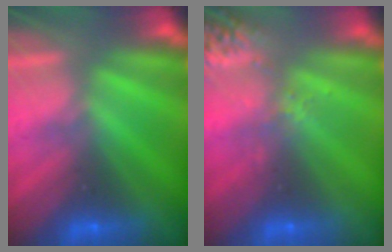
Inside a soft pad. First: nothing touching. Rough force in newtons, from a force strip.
{"total": 2.6}